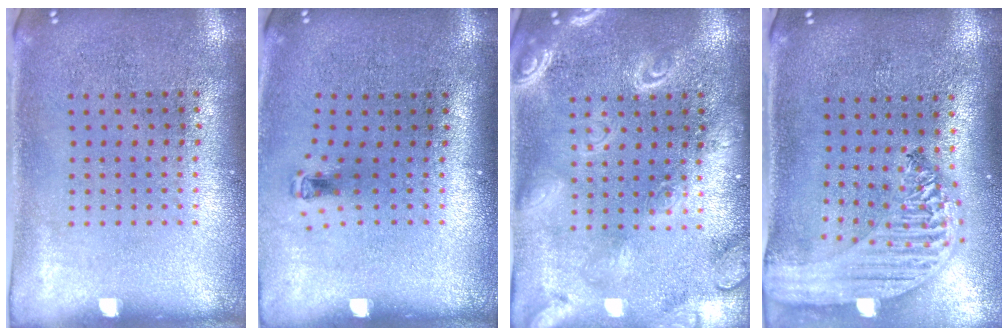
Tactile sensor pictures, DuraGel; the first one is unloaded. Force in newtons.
{"total": 0.6, "press": 0.3, "slide": 0.5}
{"total": 3.0, "press": 3.0, "slide": 0.3}
{"total": 2.5, "press": 2.1, "slide": 1.3}